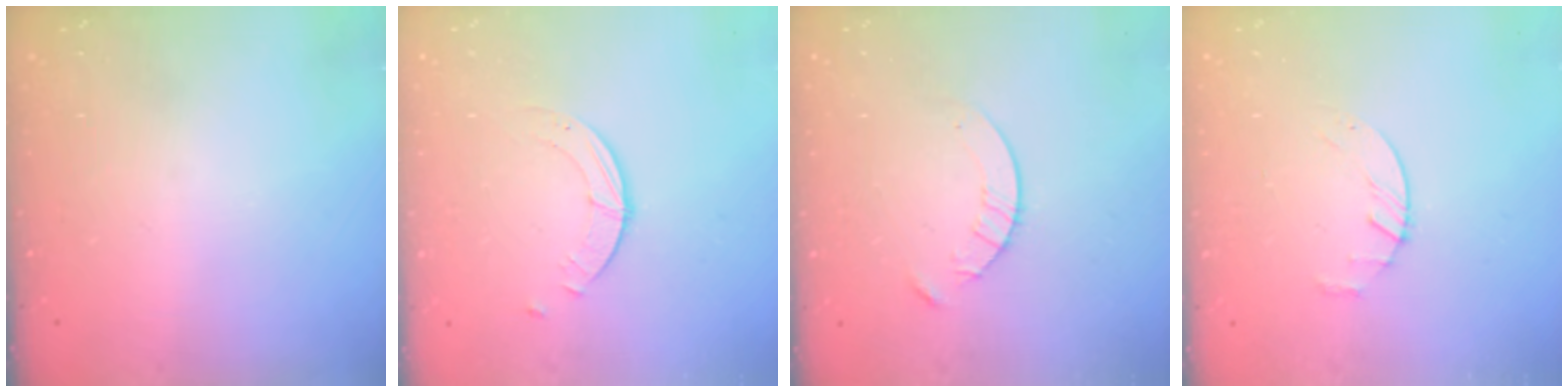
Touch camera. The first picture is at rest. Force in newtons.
{"total": 1.4, "press": 1.4, "slide": 0.2}
{"total": 3.6, "press": 3.6, "slide": 0.4}
{"total": 2.2, "press": 2.2, "slide": 0.3}